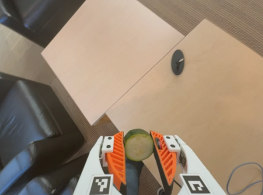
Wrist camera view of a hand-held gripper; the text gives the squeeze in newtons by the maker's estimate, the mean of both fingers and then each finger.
{"total": 14.0, "left": 14.1, "right": 13.9}